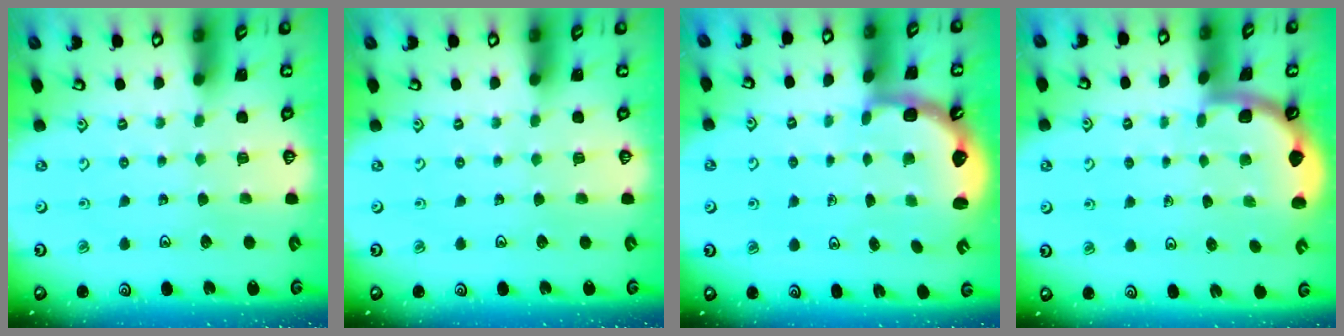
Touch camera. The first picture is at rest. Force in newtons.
{"total": 0.0}
{"total": 2.7, "press": 2.0, "slide": 1.9}
{"total": 1.7, "press": 1.7, "slide": 0.0}